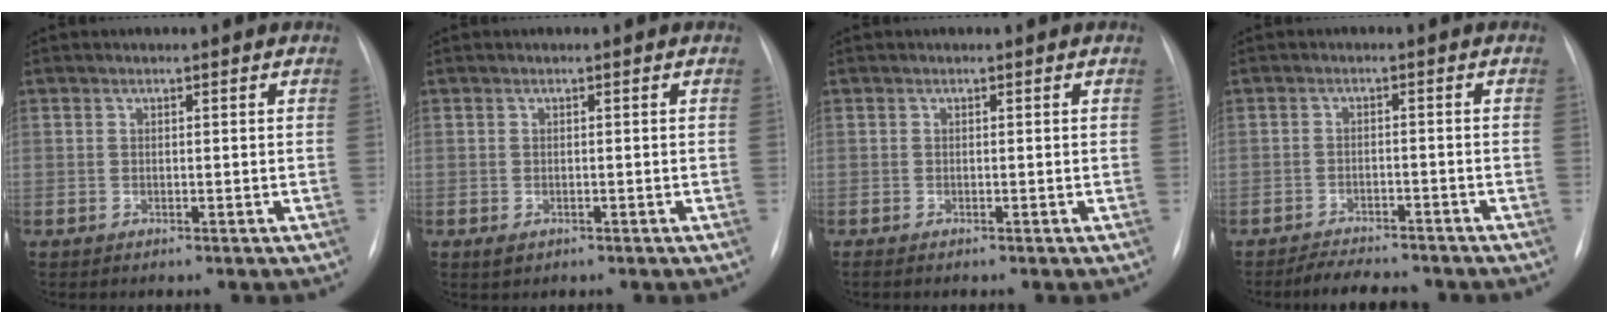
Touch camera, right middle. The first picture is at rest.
{"total": 1.2, "force": [-0.4, 0.8, 0.8], "torque": [-0.013, 0.001, 0.001]}
{"total": 0.5, "force": [-0.4, 0.0, 0.4], "torque": [-0.005, -0.001, -0.004]}
{"total": 6.4, "force": [-5.8, 1.7, 2.2], "torque": [-0.034, -0.007, -0.084]}